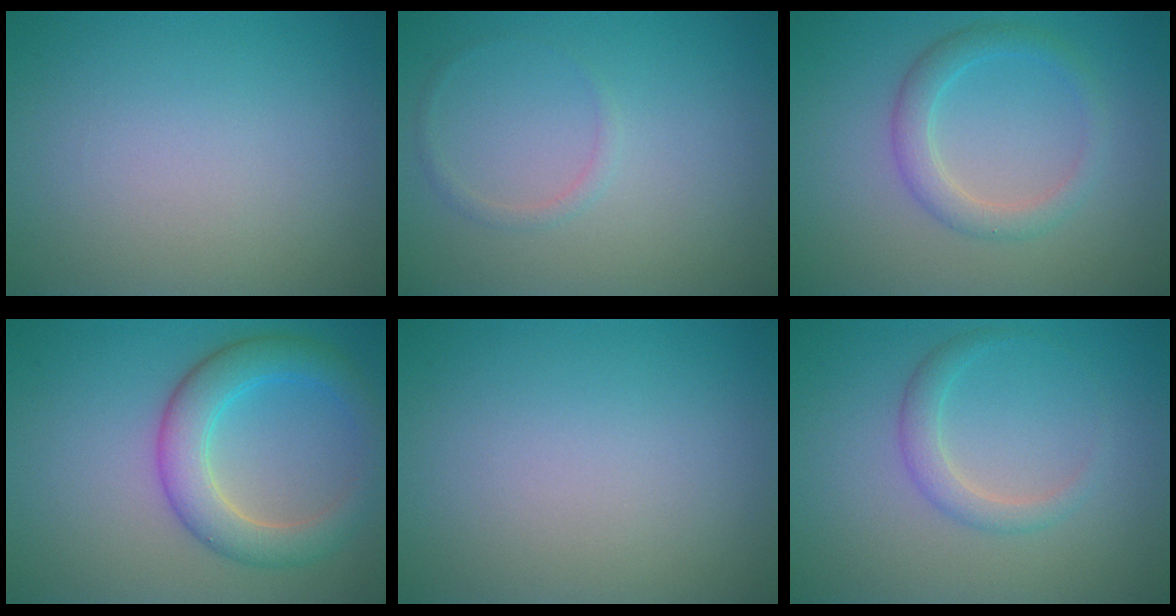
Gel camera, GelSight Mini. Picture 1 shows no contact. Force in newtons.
{"total": 0.8, "press": 0.8, "slide": 0.0}
{"total": 2.7, "press": 2.7, "slide": 0.1}
{"total": 5.2, "press": 5.2, "slide": 0.0}
{"total": 0.0}
{"total": 1.9, "press": 1.9, "slide": 0.1}